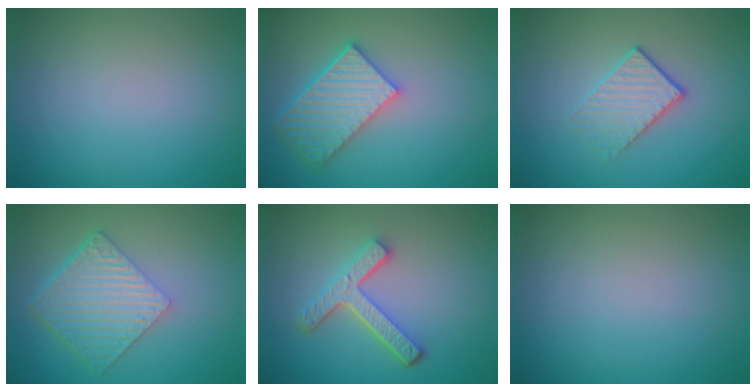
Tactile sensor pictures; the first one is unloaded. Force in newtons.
{"total": 5.5, "press": 4.6, "slide": 3.0}
{"total": 2.2, "press": 1.9, "slide": 1.2}
{"total": 6.5, "press": 4.5, "slide": 4.7}
{"total": 4.3, "press": 3.3, "slide": 2.8}
{"total": 0.0}